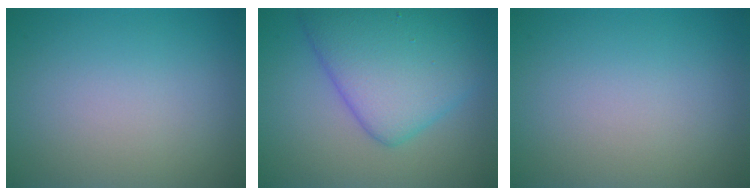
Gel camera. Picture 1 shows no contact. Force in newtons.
{"total": 7.8, "press": 7.8, "slide": 0.3}
{"total": 0.0}